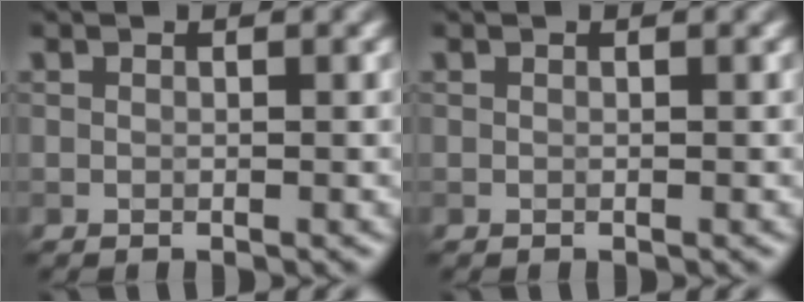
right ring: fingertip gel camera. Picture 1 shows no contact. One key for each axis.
{"total": 0.0}